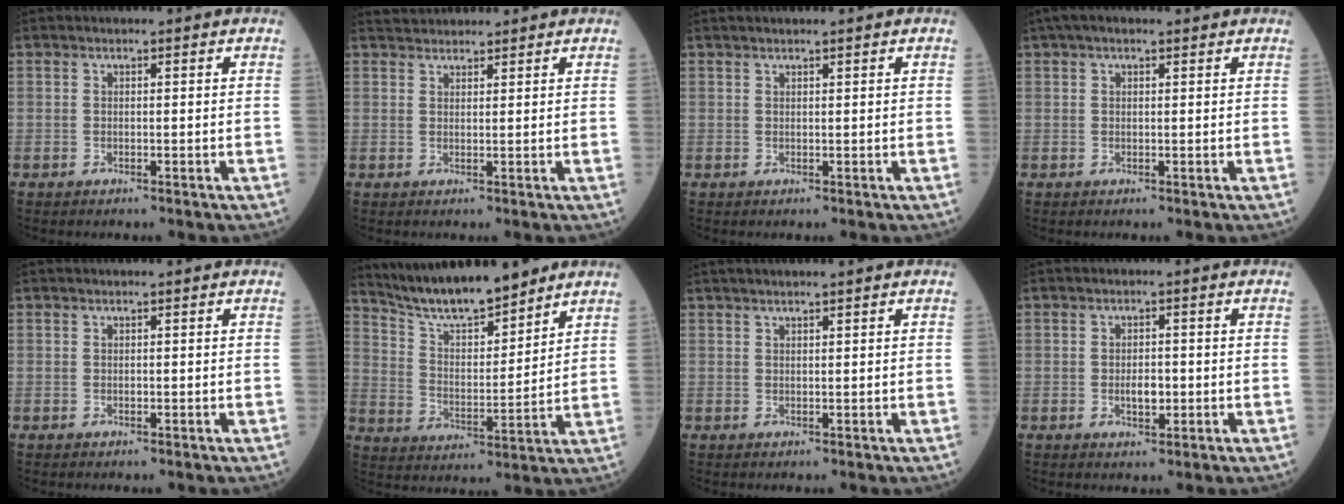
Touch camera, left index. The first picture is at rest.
{"total": 3.3, "force": [3.2, 0.6, 0.4], "torque": [-0.009, 0.028, 0.059]}
{"total": 1.6, "force": [1.3, -0.2, 0.9], "torque": [-0.013, 0.013, 0.025]}
{"total": 3.9, "force": [2.7, 1.2, 2.6], "torque": [-0.048, 0.033, 0.045]}
{"total": 0.0}
{"total": 13.6, "force": [11.9, 1.7, 6.3], "torque": [-0.110, 0.000, 0.213]}
{"total": 2.8, "force": [2.2, -0.2, 1.7], "torque": [-0.027, 0.016, 0.041]}
{"total": 2.7, "force": [-0.6, 1.3, 2.3], "torque": [-0.040, -0.003, -0.007]}